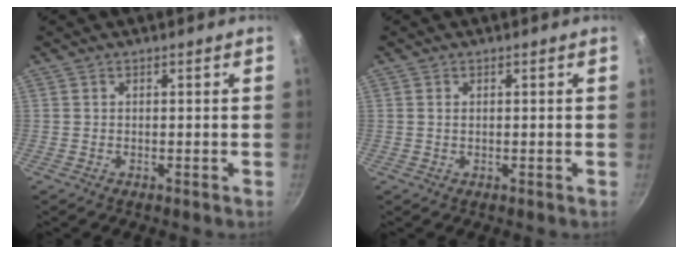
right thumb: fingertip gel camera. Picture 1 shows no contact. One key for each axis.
{"total": 0.8, "fx": 0.2, "fy": 0.5, "fz": 0.6, "tx": -0.010, "ty": 0.002, "tz": 0.003}